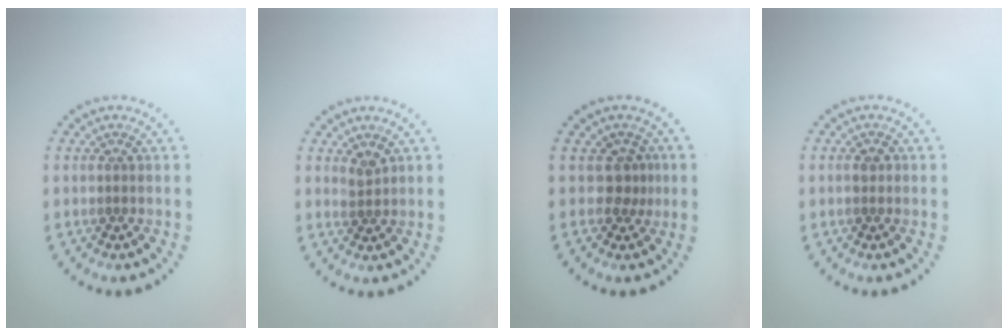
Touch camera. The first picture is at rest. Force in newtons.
{"total": 1.2, "press": 1.0, "slide": 0.7}
{"total": 1.7, "press": 1.3, "slide": 1.1}
{"total": 1.0, "press": 0.9, "slide": 0.3}